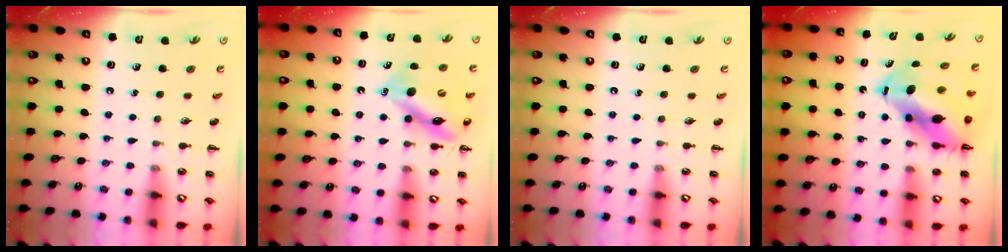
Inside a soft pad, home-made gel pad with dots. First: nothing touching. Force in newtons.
{"total": 12.6, "press": 12.2, "slide": 3.1}
{"total": 0.0}
{"total": 13.1, "press": 12.6, "slide": 3.5}